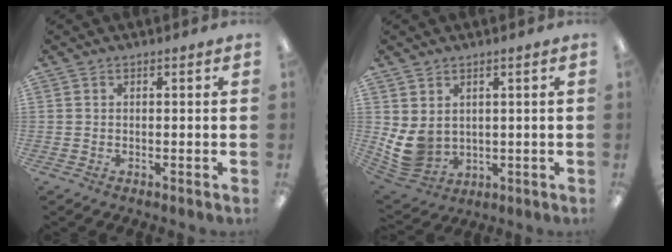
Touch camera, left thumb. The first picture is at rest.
{"total": 8.0, "force": [2.1, 6.3, 4.5], "torque": [-0.120, -0.009, 0.046]}